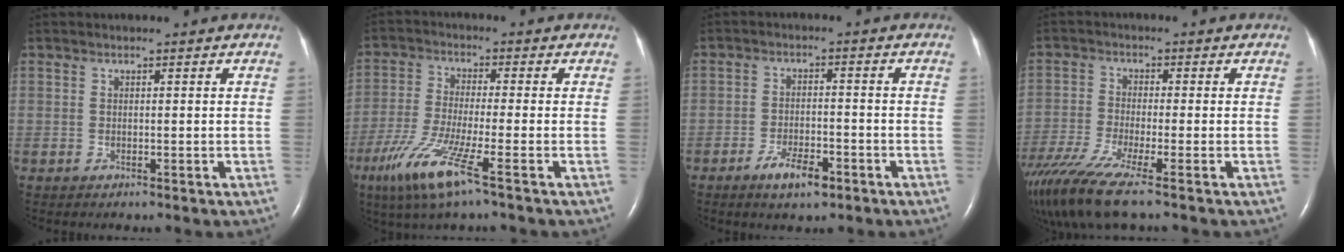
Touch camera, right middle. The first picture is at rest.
{"total": 9.6, "force": [-5.2, 0.0, 8.1], "torque": [-0.171, -0.029, -0.103]}
{"total": 4.9, "force": [-3.1, 1.6, 3.5], "torque": [-0.072, -0.003, -0.049]}
{"total": 11.5, "force": [-8.7, 1.4, 7.5], "torque": [-0.148, -0.026, -0.154]}